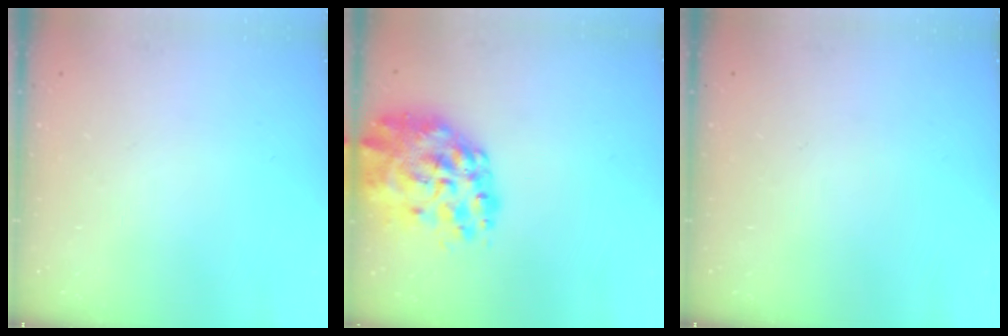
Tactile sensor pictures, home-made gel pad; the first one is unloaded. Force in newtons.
{"total": 18.9, "press": 17.8, "slide": 6.5}
{"total": 0.0}